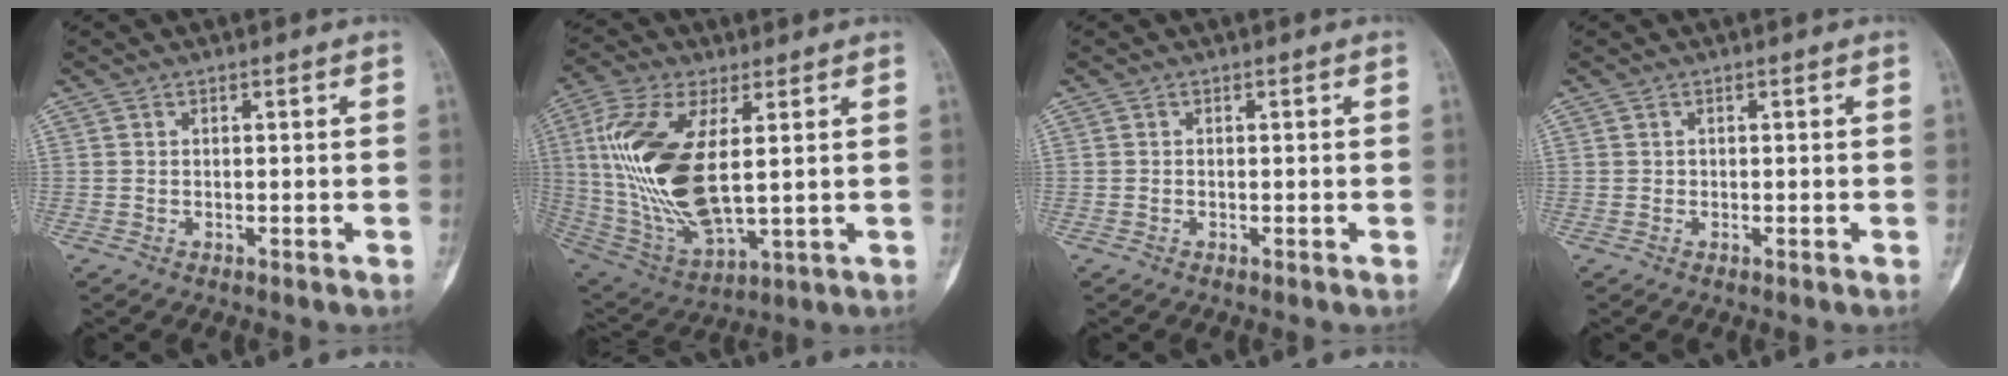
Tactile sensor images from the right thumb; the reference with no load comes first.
{"total": 20.3, "force": [2.8, 9.1, 18.0], "torque": [-0.383, -0.020, 0.064]}
{"total": 0.0}
{"total": 0.0}